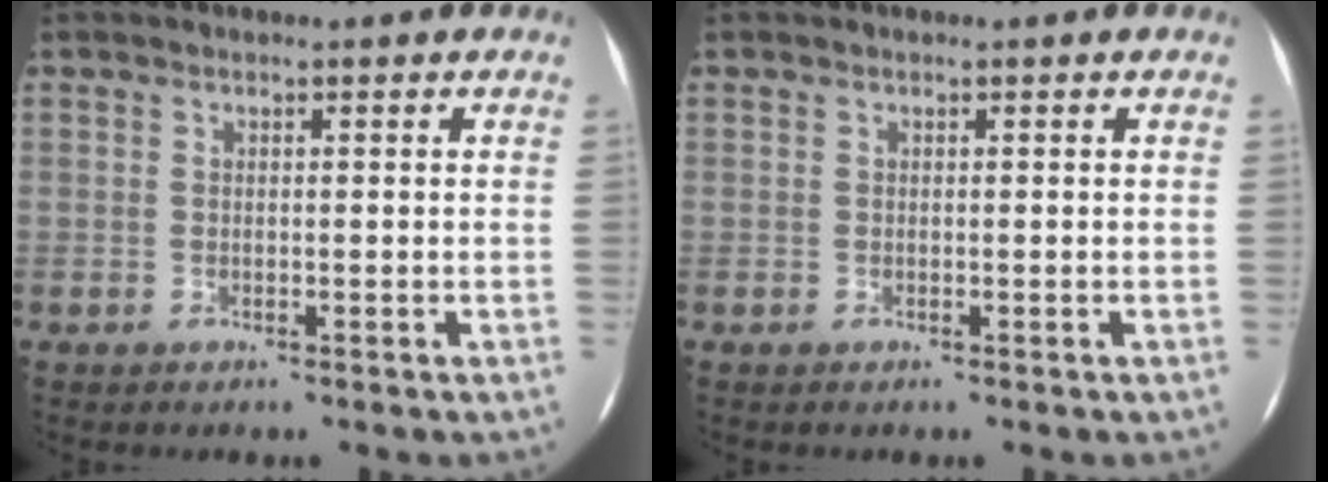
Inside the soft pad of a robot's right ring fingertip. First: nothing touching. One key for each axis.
{"total": 0.0}